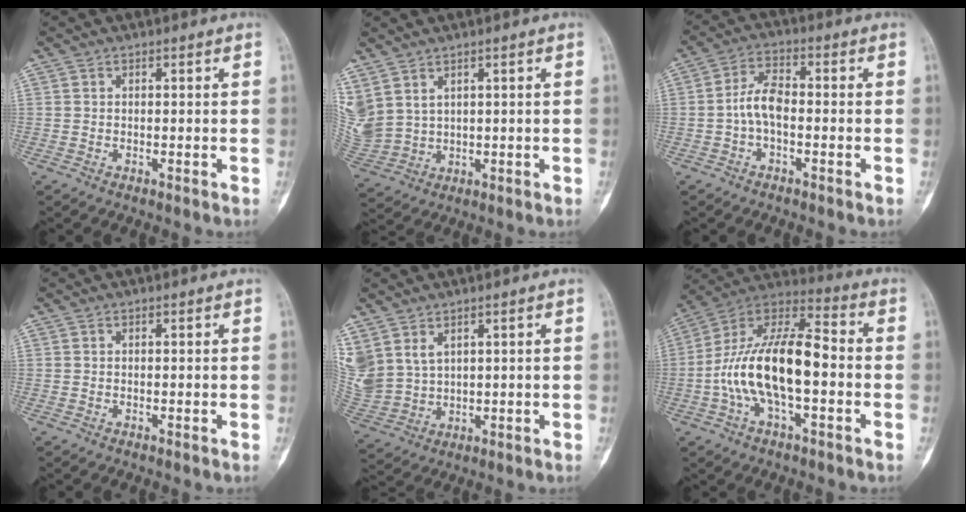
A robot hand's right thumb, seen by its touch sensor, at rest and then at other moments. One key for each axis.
{"total": 9.7, "fx": 4.6, "fy": 6.6, "fz": 5.4, "tx": -0.140, "ty": -0.011, "tz": 0.116}
{"total": 5.8, "fx": -1.2, "fy": 2.9, "fz": 4.8, "tx": -0.092, "ty": 0.023, "tz": -0.030}
{"total": 0.0}
{"total": 11.7, "fx": 5.4, "fy": 8.3, "fz": 6.2, "tx": -0.162, "ty": -0.004, "tz": 0.132}
{"total": 19.0, "fx": -2.7, "fy": 8.4, "fz": 16.8, "tx": -0.307, "ty": 0.051, "tz": -0.053}